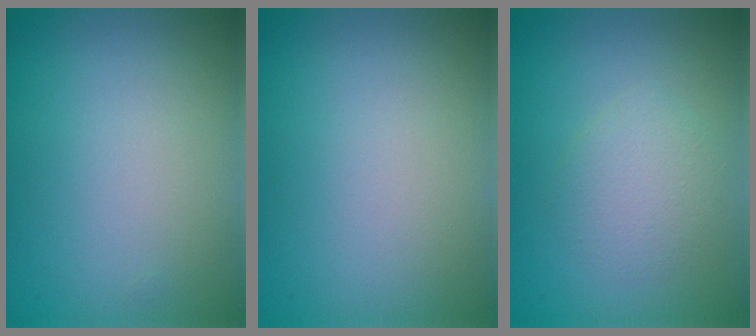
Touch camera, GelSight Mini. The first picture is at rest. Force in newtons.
{"total": 0.0}
{"total": 2.3, "press": 2.3, "slide": 0.1}